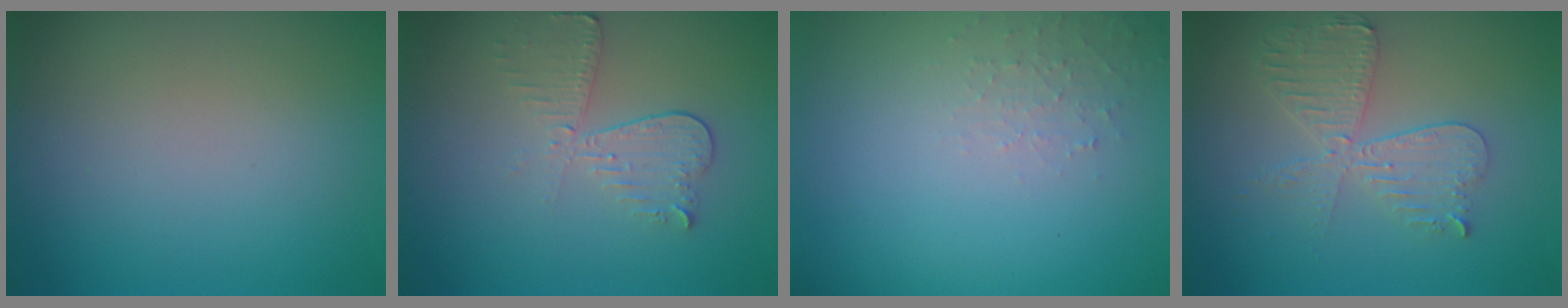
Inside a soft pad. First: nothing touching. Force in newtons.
{"total": 3.0, "press": 2.7, "slide": 1.4}
{"total": 1.3, "press": 1.3, "slide": 0.2}
{"total": 4.3, "press": 3.7, "slide": 2.1}